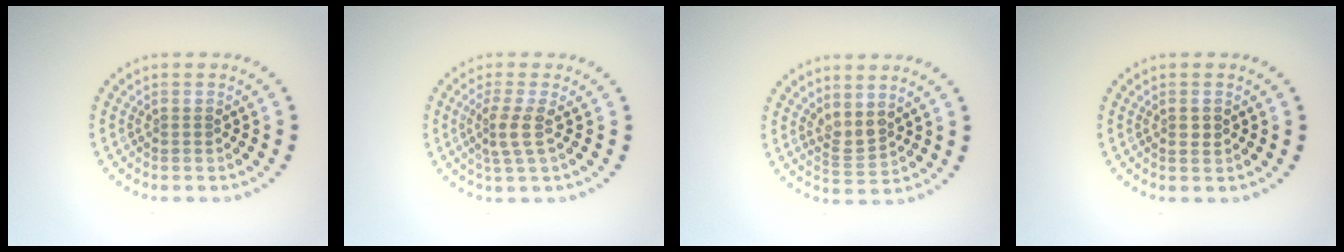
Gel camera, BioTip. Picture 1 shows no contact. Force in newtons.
{"total": 2.4, "press": 1.8, "slide": 1.6}
{"total": 1.8, "press": 1.5, "slide": 1.0}
{"total": 1.0, "press": 1.0, "slide": 0.2}